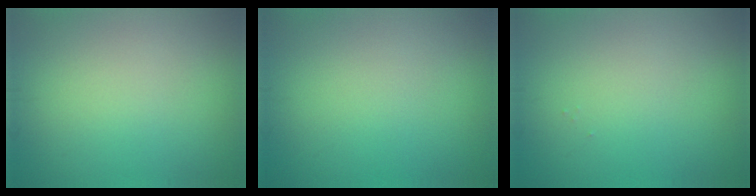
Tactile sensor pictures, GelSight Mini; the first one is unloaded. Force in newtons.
{"total": 0.0}
{"total": 0.0}